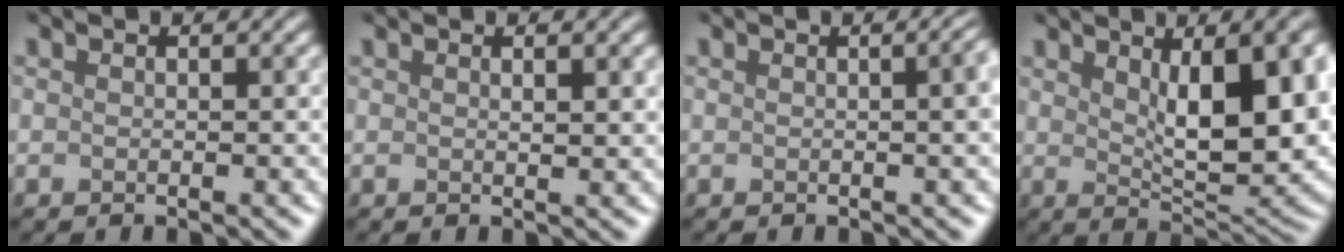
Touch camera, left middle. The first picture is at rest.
{"total": 0.8, "force": [0.4, -0.5, 0.4], "torque": [-0.005, 0.000, 0.003]}
{"total": 3.7, "force": [0.3, 1.7, 3.3], "torque": [0.000, 0.020, -0.019]}
{"total": 8.5, "force": [1.9, 2.3, 8.0], "torque": [-0.121, -0.012, 0.042]}